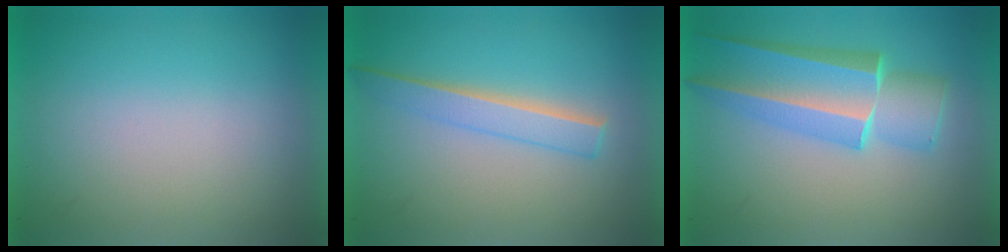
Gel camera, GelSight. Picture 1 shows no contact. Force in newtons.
{"total": 2.2}
{"total": 4.6}